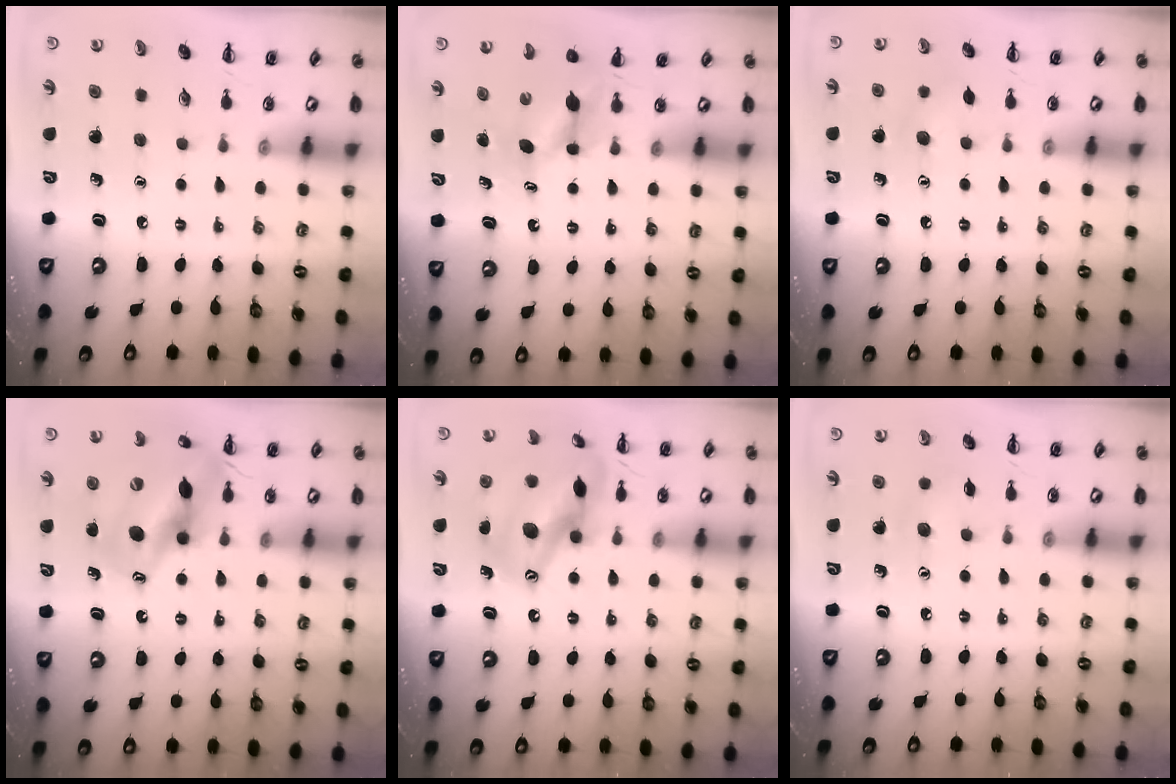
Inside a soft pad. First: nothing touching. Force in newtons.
{"total": 4.2, "press": 4.2, "slide": 0.5}
{"total": 6.3, "press": 6.0, "slide": 1.7}
{"total": 13.6, "press": 13.1, "slide": 3.7}
{"total": 15.5, "press": 15.0, "slide": 3.9}
{"total": 5.2, "press": 5.0, "slide": 1.4}